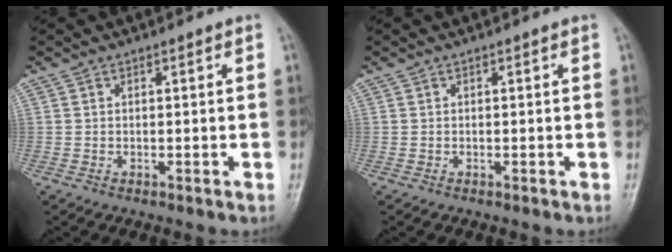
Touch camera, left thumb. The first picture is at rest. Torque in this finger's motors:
{"motor_torque": [0.00, 0.00, 0.00, 0.00, 0.01]}